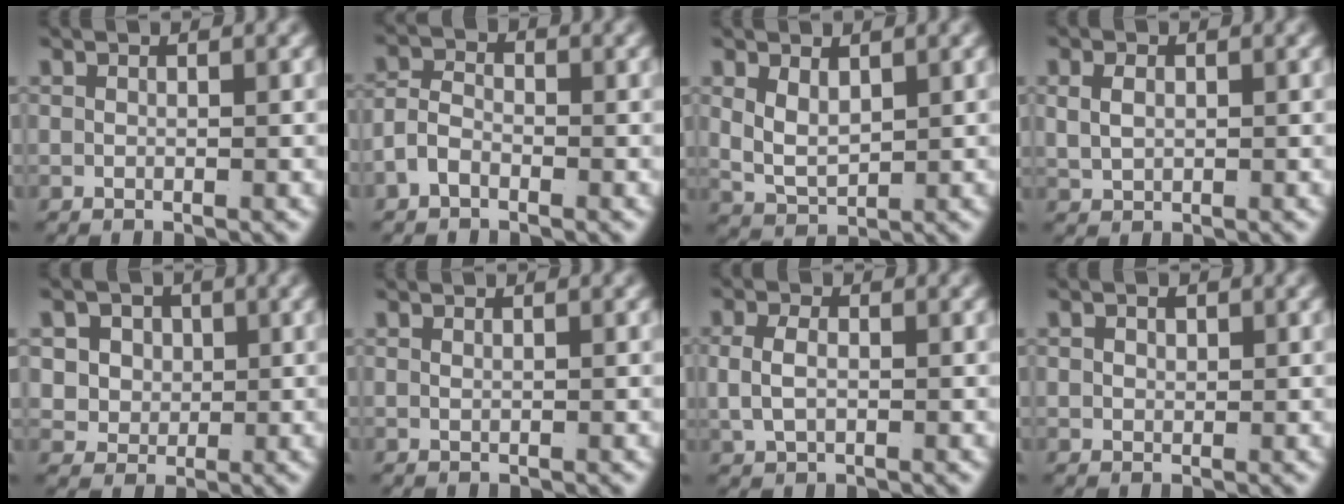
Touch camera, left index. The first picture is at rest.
{"total": 3.0, "force": [-1.4, 2.2, 1.6], "torque": [-0.043, -0.018, -0.018]}
{"total": 3.6, "force": [0.5, 2.8, 2.3], "torque": [-0.060, -0.020, 0.020]}
{"total": 1.8, "force": [0.6, 1.2, 1.2], "torque": [-0.027, -0.004, 0.021]}
{"total": 7.2, "force": [0.9, 6.6, 2.6], "torque": [-0.072, -0.018, 0.014]}
{"total": 0.5, "force": [0.2, -0.5, 0.1], "torque": [-0.002, -0.006, 0.009]}
{"total": 2.4, "force": [0.1, 1.5, 1.9], "torque": [-0.048, -0.006, 0.010]}
{"total": 1.1, "force": [0.4, 0.8, 0.7], "torque": [-0.014, -0.008, 0.016]}